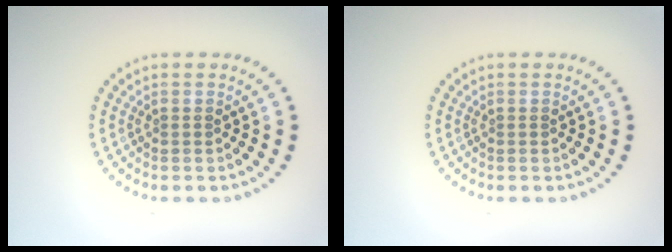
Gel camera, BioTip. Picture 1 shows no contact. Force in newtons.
{"total": 0.0}